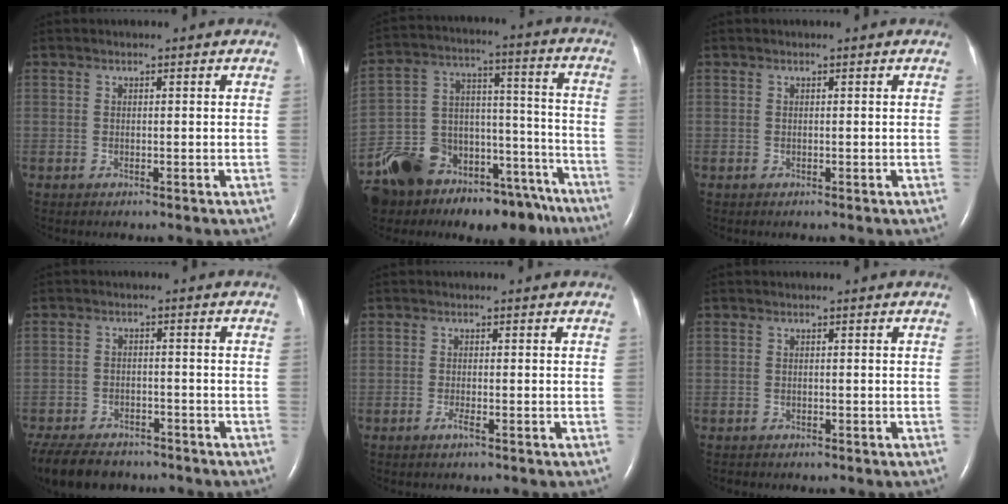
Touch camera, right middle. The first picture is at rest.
{"total": 26.8, "force": [-20.3, 12.0, 12.8], "torque": [-0.219, 0.038, -0.308]}
{"total": 0.0}
{"total": 13.0, "force": [-10.4, 5.6, 5.4], "torque": [-0.125, -0.018, -0.154]}
{"total": 1.0, "force": [-0.6, -0.1, 0.8], "torque": [-0.016, -0.001, -0.012]}
{"total": 0.7, "force": [-0.6, 0.2, 0.1], "torque": [-0.009, -0.001, -0.011]}